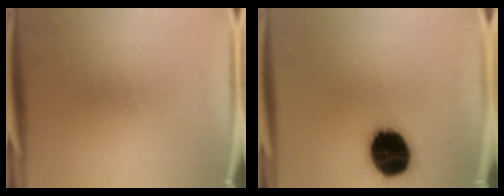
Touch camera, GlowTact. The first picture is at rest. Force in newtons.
{"total": 19.8}